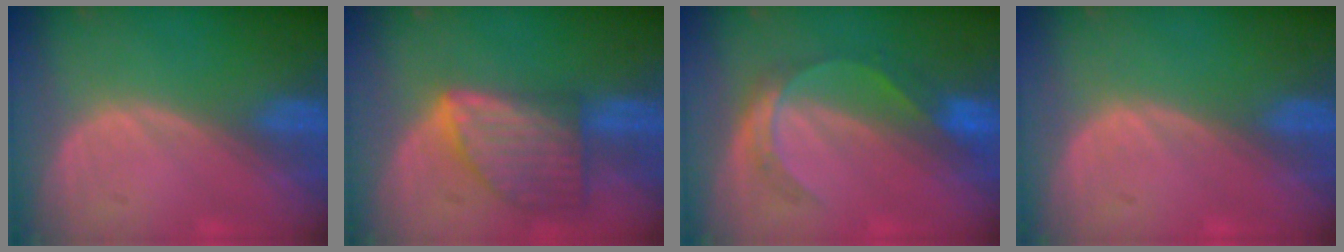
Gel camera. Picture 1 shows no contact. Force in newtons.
{"total": 8.1, "press": 7.4, "slide": 3.4}
{"total": 5.3, "press": 5.0, "slide": 1.7}
{"total": 0.5, "press": 0.1, "slide": 0.5}